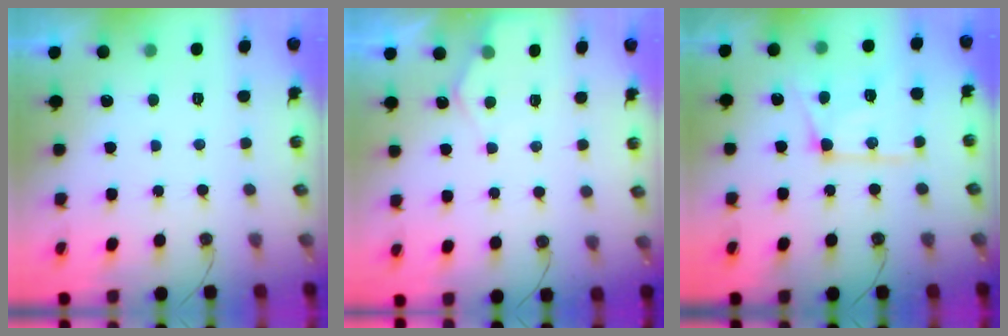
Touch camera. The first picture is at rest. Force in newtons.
{"total": 5.1, "press": 5.0, "slide": 0.7}
{"total": 15.1, "press": 15.1, "slide": 1.1}